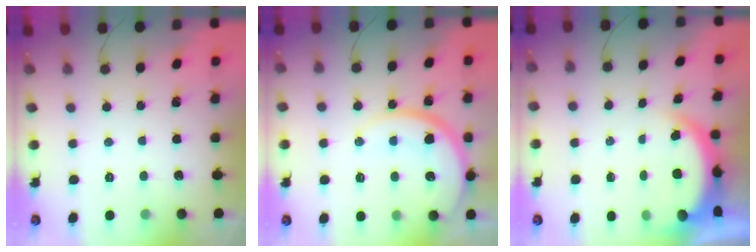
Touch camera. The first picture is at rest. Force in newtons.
{"total": 14.0, "press": 13.9, "slide": 1.3}
{"total": 5.0, "press": 4.9, "slide": 0.8}